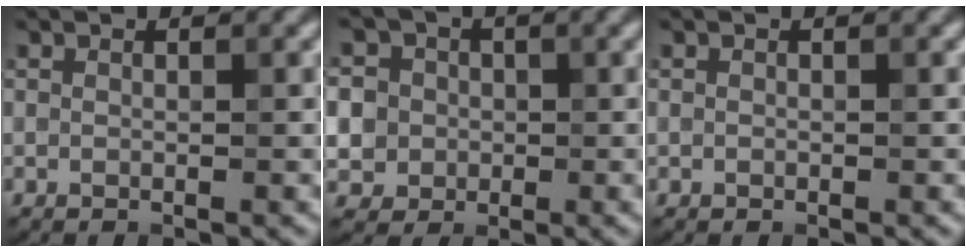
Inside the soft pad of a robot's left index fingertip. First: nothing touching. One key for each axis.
{"total": 7.8, "fx": 0.8, "fy": 7.4, "fz": 2.6, "tx": -0.058, "ty": 0.028, "tz": -0.008}
{"total": 0.0}